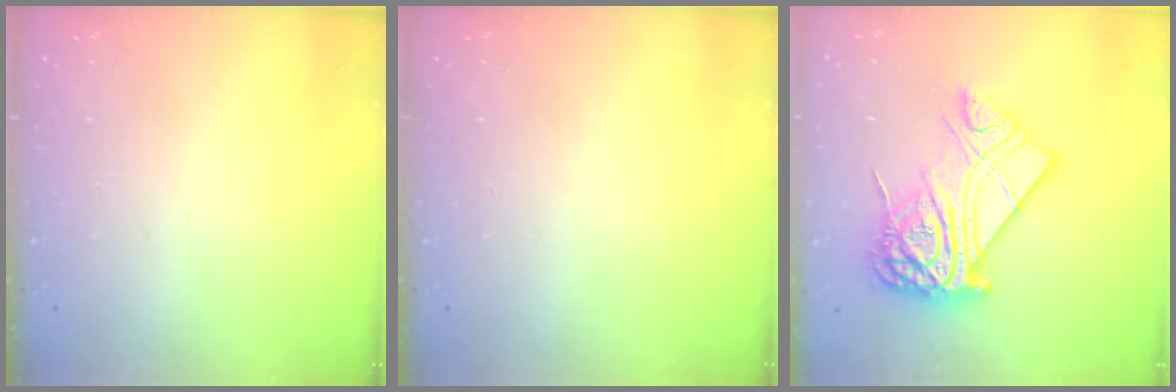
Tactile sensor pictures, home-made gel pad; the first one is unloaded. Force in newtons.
{"total": 0.0}
{"total": 20.2, "press": 20.1, "slide": 1.9}